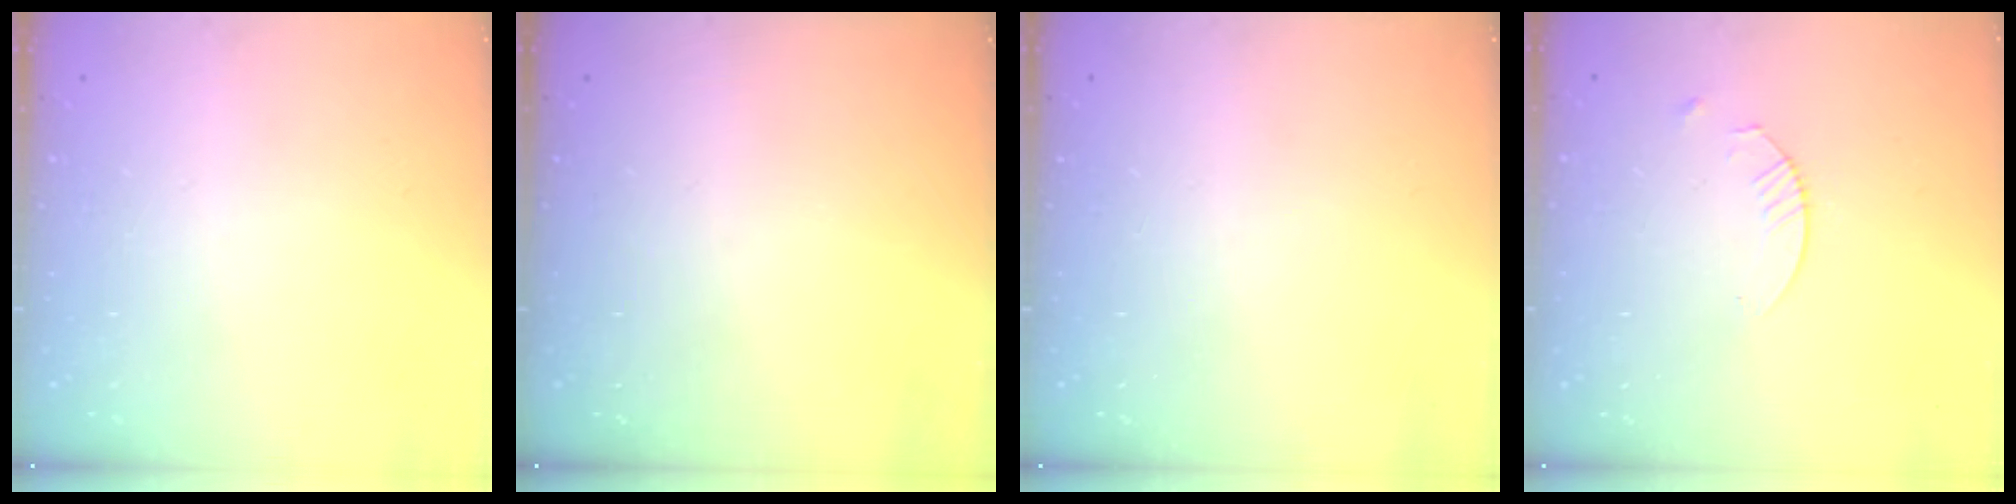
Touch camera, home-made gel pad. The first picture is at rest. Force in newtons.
{"total": 0.0}
{"total": 0.0}
{"total": 2.4, "press": 2.4, "slide": 0.3}